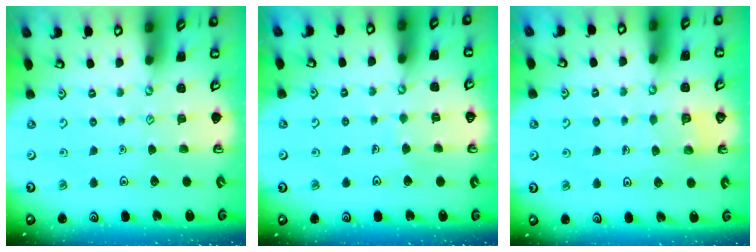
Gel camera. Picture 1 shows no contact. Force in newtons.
{"total": 3.2, "press": 3.2, "slide": 0.2}
{"total": 2.8, "press": 2.8, "slide": 0.1}